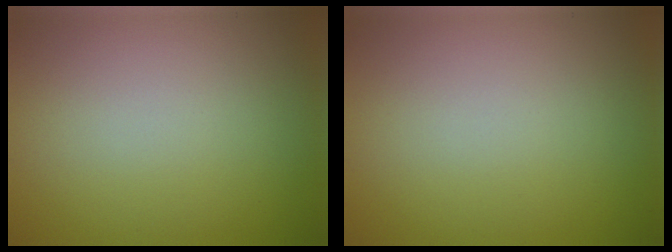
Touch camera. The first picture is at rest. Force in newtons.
{"total": 0.0}